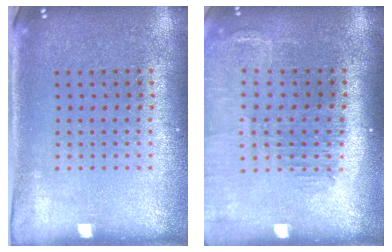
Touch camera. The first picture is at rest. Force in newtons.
{"total": 1.4, "press": 1.4, "slide": 0.2}